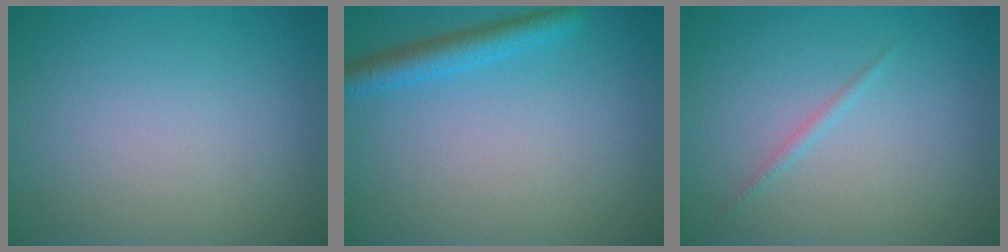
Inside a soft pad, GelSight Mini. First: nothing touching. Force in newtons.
{"total": 2.8, "press": 2.8, "slide": 0.1}
{"total": 0.7, "press": 0.7, "slide": 0.1}